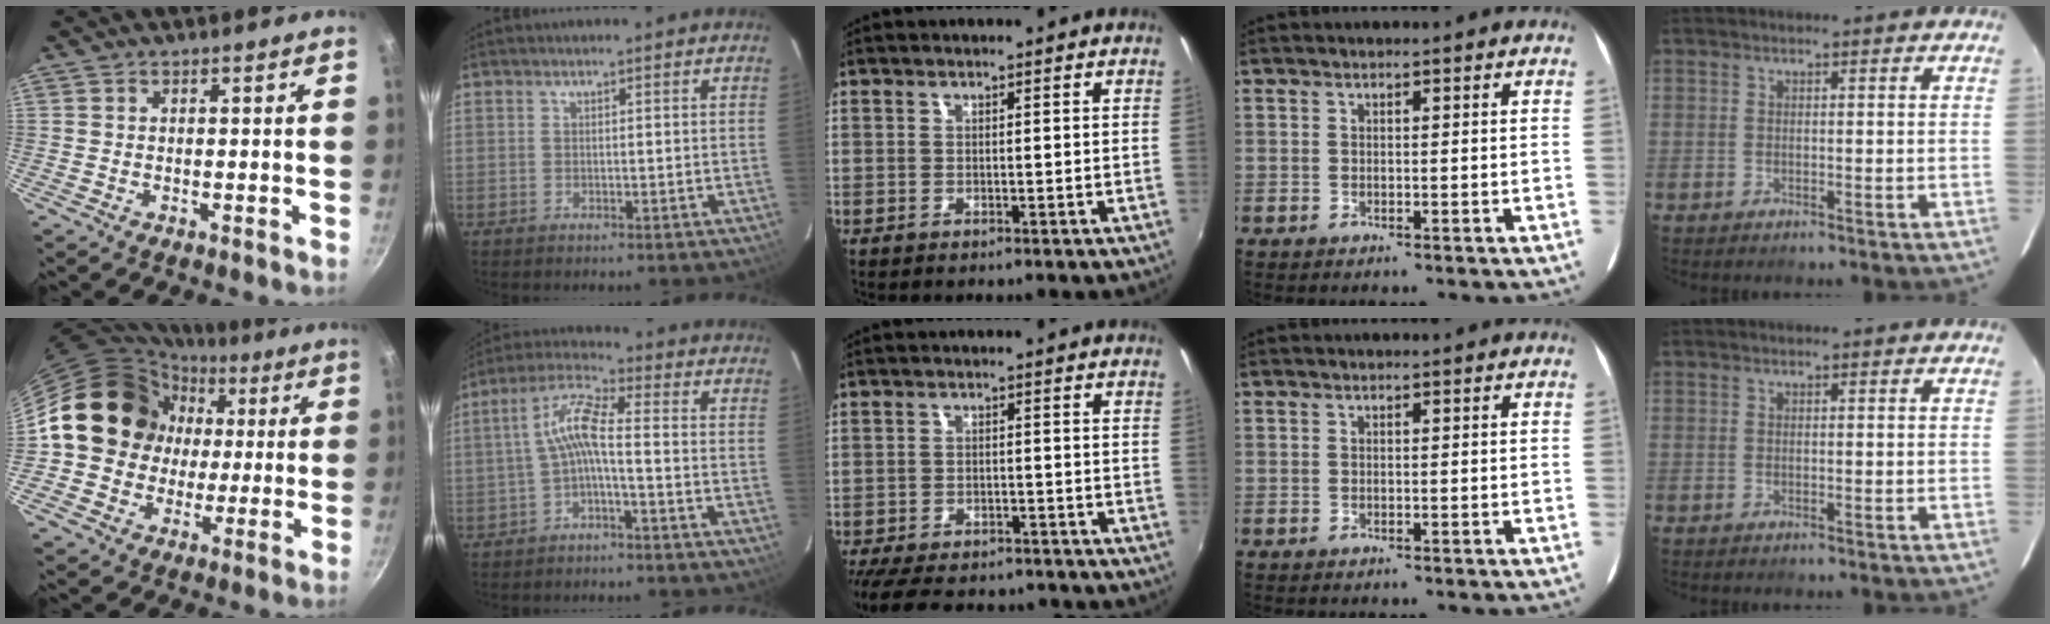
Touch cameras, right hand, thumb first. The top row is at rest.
{"thumb": {"total": 17.3, "force": [1.9, 15.2, 8.0], "torque": [-0.108, 0.031, 0.027]}, "index": {"total": 6.6, "force": [-1.7, 1.0, 6.3], "torque": [-0.151, 0.019, -0.033]}, "middle": {"total": 15.2, "force": [-12.5, 5.8, 6.4], "torque": [-0.148, -0.020, -0.184]}}